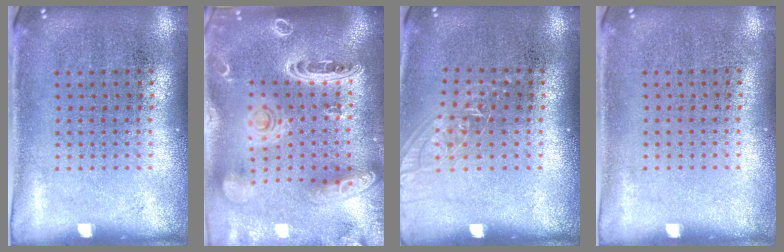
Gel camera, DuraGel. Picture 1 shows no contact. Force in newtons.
{"total": 3.7, "press": 3.0, "slide": 2.2}
{"total": 1.0, "press": 1.0, "slide": 0.3}
{"total": 0.0}